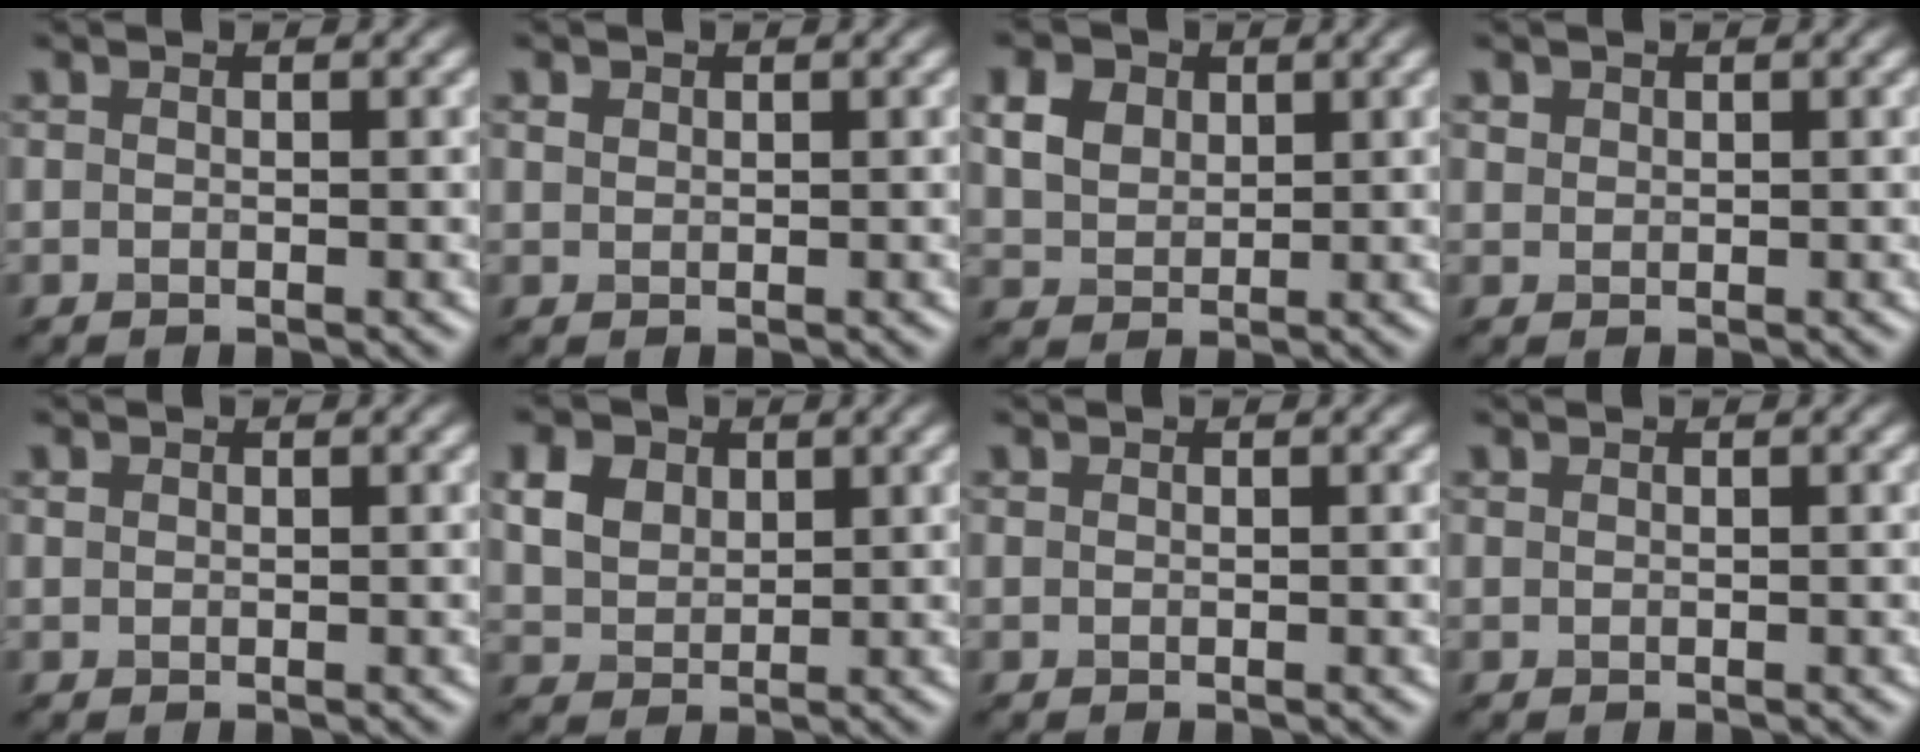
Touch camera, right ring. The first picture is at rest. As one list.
[{"total": 1.1, "force": [-0.1, -0.6, -0.9], "torque": [-0.005, -0.001, 0.025]}, {"total": 3.8, "force": [2.1, 2.7, 1.6], "torque": [-0.079, 0.015, 0.065]}, {"total": 1.2, "force": [0.0, -0.6, -1.1], "torque": [-0.002, -0.001, 0.026]}, {"total": 1.1, "force": [-0.3, -0.7, -0.8], "torque": [-0.008, -0.001, 0.018]}, {"total": 4.3, "force": [2.5, 2.9, 1.8], "torque": [-0.089, 0.016, 0.071]}, {"total": 0.7, "force": [-0.1, -0.5, -0.5], "torque": [-0.003, -0.004, 0.007]}, {"total": 0.8, "force": [-0.1, -0.6, -0.5], "torque": [-0.003, -0.003, 0.010]}]